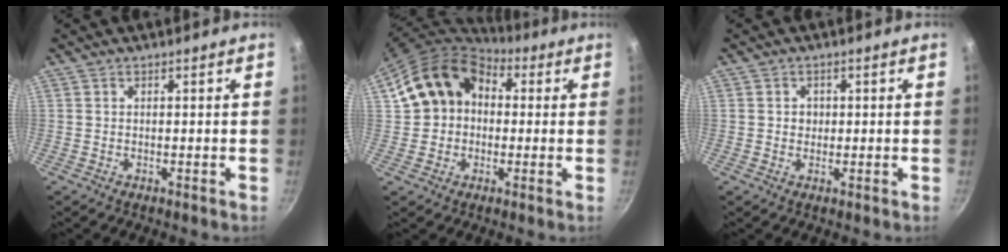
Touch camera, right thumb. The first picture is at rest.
{"total": 15.3, "force": [2.6, 12.4, 8.6], "torque": [-0.131, 0.042, 0.034]}
{"total": 2.0, "force": [0.1, 1.8, 0.7], "torque": [-0.001, 0.003, 0.001]}